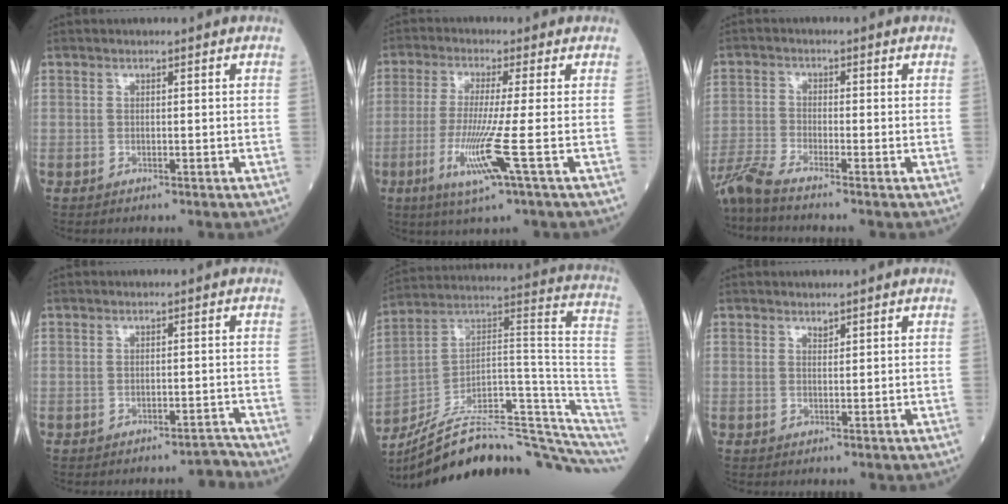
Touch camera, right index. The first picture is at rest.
{"total": 8.7, "force": [-2.6, -1.1, 8.2], "torque": [-0.171, -0.026, -0.054]}
{"total": 5.5, "force": [-4.8, -1.1, 2.3], "torque": [-0.052, -0.021, -0.098]}
{"total": 1.6, "force": [-1.6, 0.0, 0.0], "torque": [0.013, -0.001, -0.017]}
{"total": 24.9, "force": [-20.0, 2.5, 14.6], "torque": [-0.151, 0.055, -0.305]}
{"total": 0.9, "force": [0.8, 0.1, 0.2], "torque": [-0.003, -0.004, 0.013]}